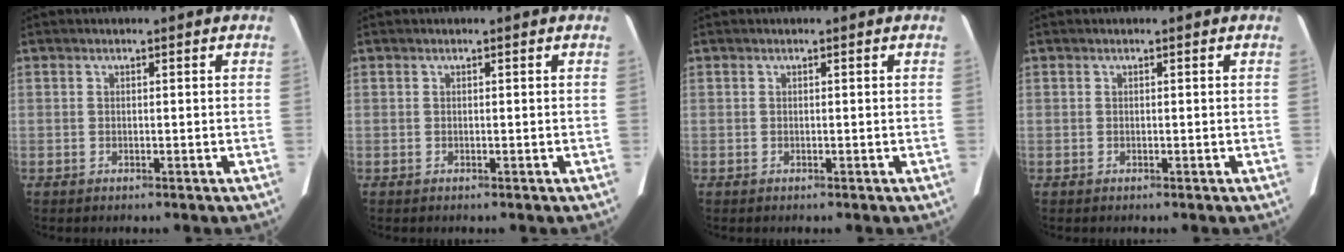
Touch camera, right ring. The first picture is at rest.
{"total": 0.0}
{"total": 0.0}
{"total": 0.0}